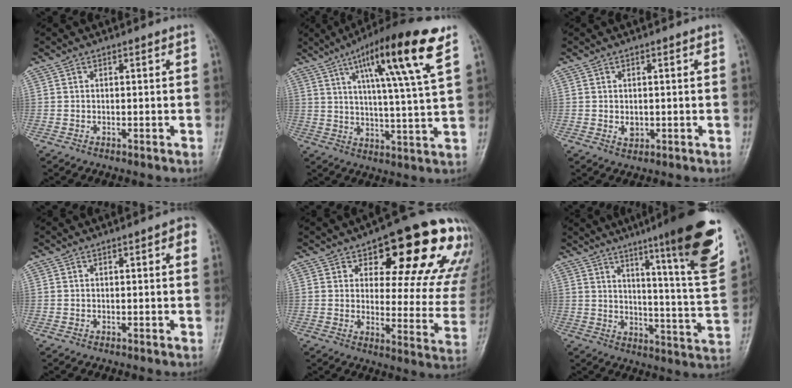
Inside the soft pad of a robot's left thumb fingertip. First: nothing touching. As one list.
[{"total": 17.9, "force": [8.7, 1.7, 15.6], "torque": [-0.244, -0.023, 0.132]}, {"total": 1.7, "force": [0.0, 1.3, 1.1], "torque": [-0.012, -0.002, 0.004]}, {"total": 2.9, "force": [1.0, 1.1, 2.5], "torque": [-0.025, 0.006, 0.006]}, {"total": 23.0, "force": [12.7, 8.9, 17.0], "torque": [-0.171, -0.040, 0.164]}, {"total": 20.9, "force": [12.6, 1.2, 16.6], "torque": [-0.210, -0.061, 0.177]}]